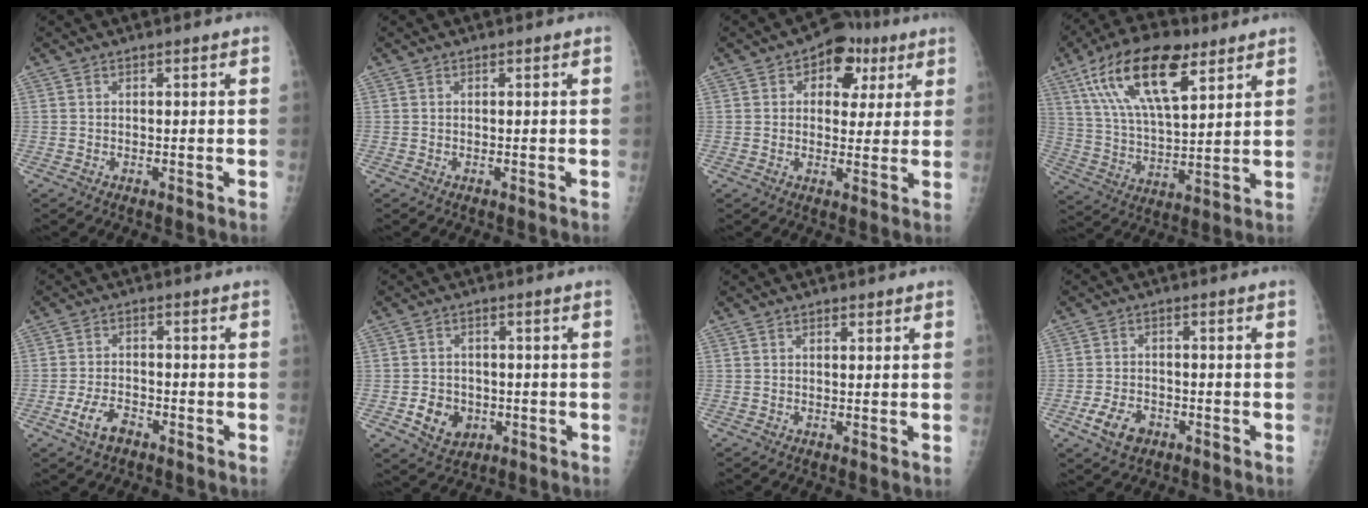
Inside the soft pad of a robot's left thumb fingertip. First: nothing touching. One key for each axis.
{"total": 0.0}
{"total": 9.4, "fx": 3.9, "fy": 6.5, "fz": 5.6, "tx": -0.027, "ty": -0.002, "tz": 0.047}
{"total": 19.0, "fx": 9.8, "fy": 8.0, "fz": 14.2, "tx": -0.237, "ty": -0.023, "tz": 0.177}
{"total": 5.3, "fx": -3.0, "fy": 2.9, "fz": 3.3, "tx": -0.064, "ty": 0.017, "tz": -0.054}
{"total": 6.6, "fx": -1.8, "fy": 5.5, "fz": 3.2, "tx": -0.031, "ty": 0.007, "tz": -0.022}
{"total": 1.0, "fx": 0.5, "fy": 0.6, "fz": 0.6, "tx": -0.006, "ty": -0.002, "tz": 0.007}
{"total": 5.9, "fx": -2.8, "fy": 3.9, "fz": 3.4, "tx": -0.057, "ty": 0.012, "tz": -0.048}